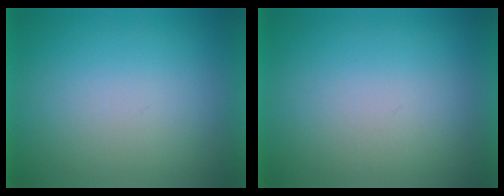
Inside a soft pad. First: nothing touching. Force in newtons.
{"total": 1.2}